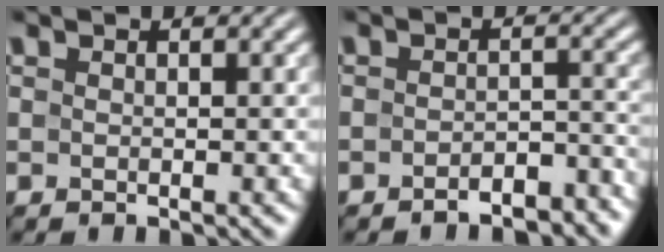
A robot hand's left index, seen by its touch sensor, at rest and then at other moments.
{"total": 3.6, "force": [-2.9, 1.2, 1.7], "torque": [-0.021, 0.004, -0.038]}